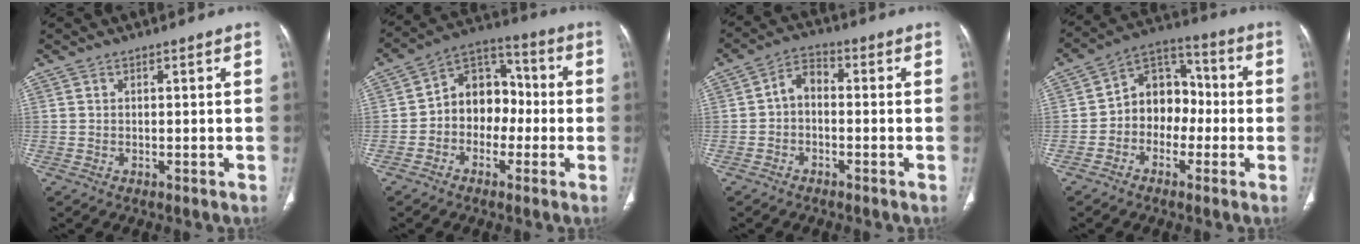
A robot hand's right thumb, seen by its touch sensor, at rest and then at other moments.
{"total": 10.9, "force": [-1.7, 8.6, 6.5], "torque": [-0.061, 0.045, -0.044]}
{"total": 4.6, "force": [-0.8, 3.0, 3.4], "torque": [-0.050, 0.023, -0.027]}
{"total": 10.4, "force": [-1.9, 8.3, 6.0], "torque": [-0.053, 0.045, -0.049]}